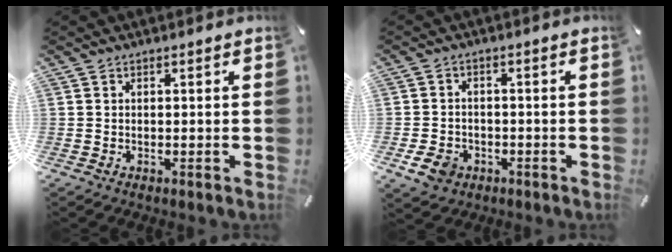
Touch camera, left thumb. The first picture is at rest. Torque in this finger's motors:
{"motor_torque": [0.91, 1.04, 0.53, 0.40, 0.17]}